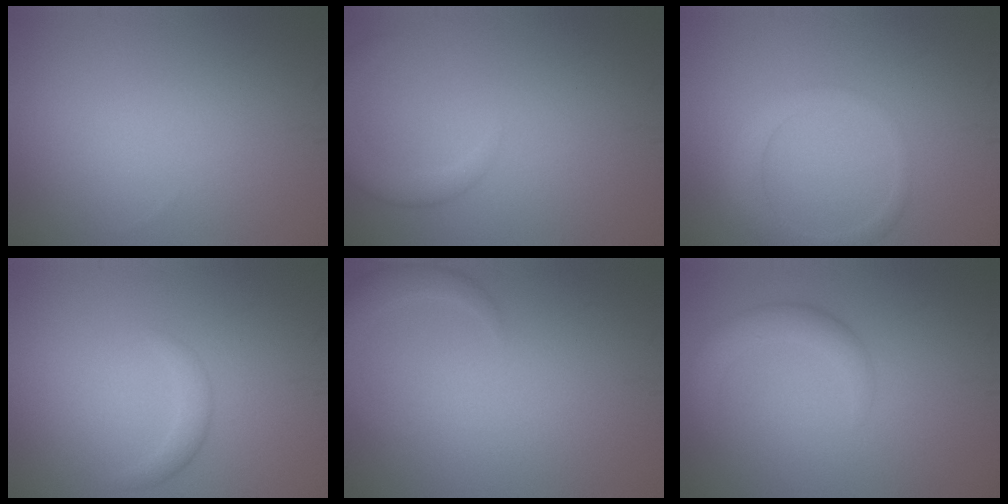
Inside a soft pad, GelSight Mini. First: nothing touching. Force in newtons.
{"total": 2.6, "press": 2.5, "slide": 0.2}
{"total": 2.4, "press": 2.4, "slide": 0.2}
{"total": 1.3, "press": 1.3, "slide": 0.1}
{"total": 2.5, "press": 2.5, "slide": 0.3}
{"total": 2.7, "press": 2.7, "slide": 0.2}